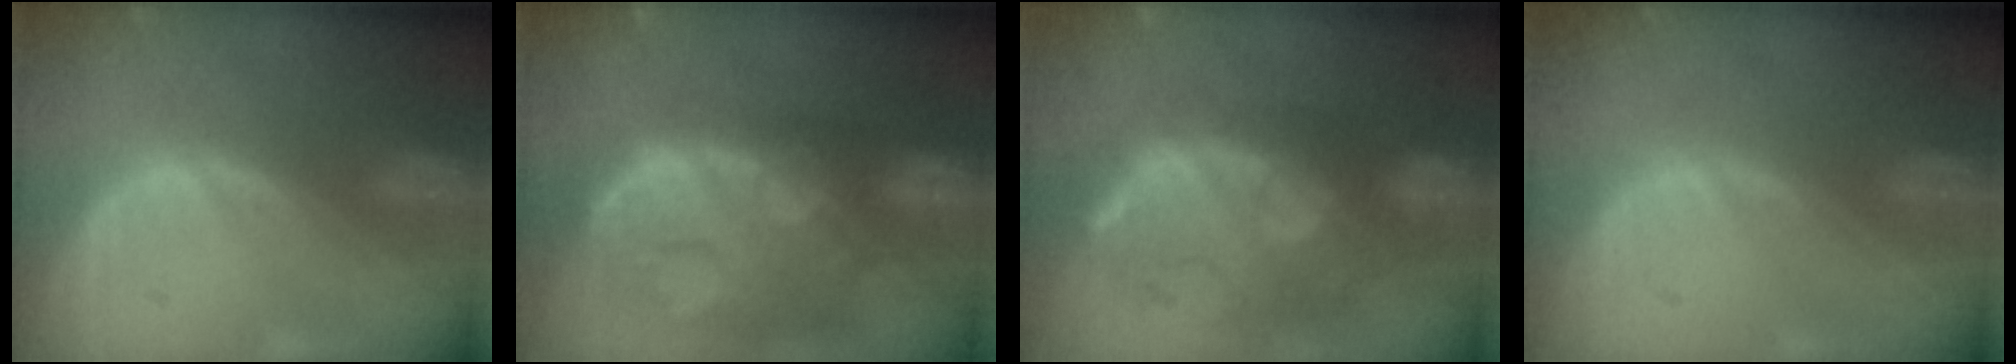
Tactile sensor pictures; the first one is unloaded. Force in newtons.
{"total": 14.5, "press": 11.7, "slide": 8.4}
{"total": 11.3, "press": 10.5, "slide": 4.2}
{"total": 0.0}